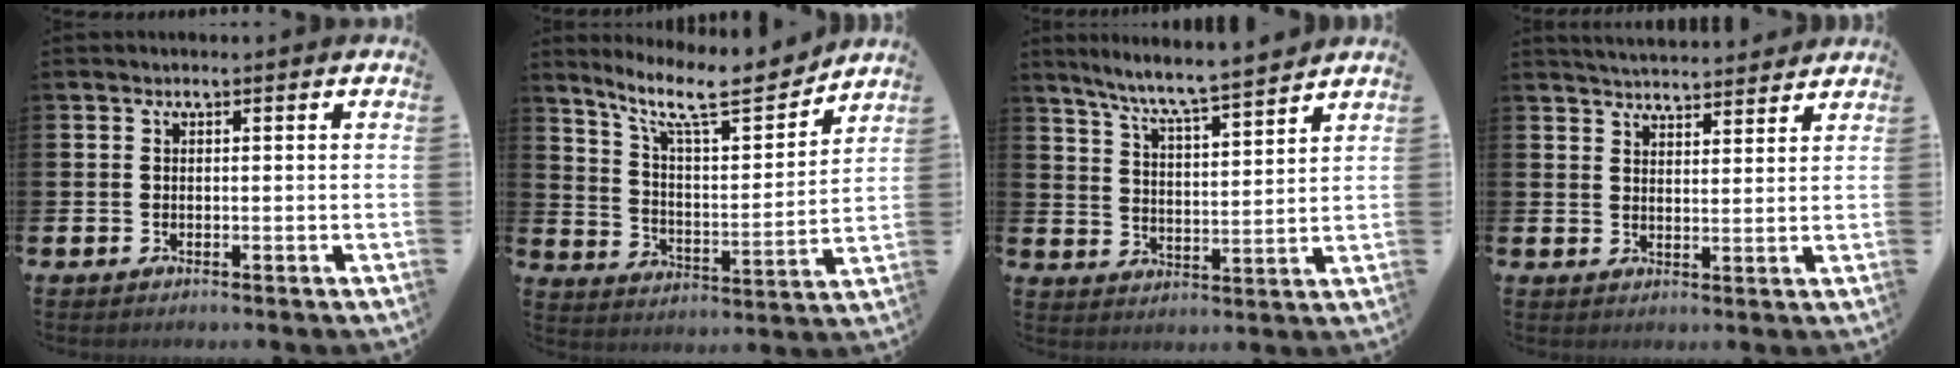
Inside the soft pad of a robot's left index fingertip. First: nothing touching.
{"total": 11.3, "force": [9.5, 2.2, 5.8], "torque": [-0.134, -0.059, 0.163]}
{"total": 7.4, "force": [7.0, -0.3, 2.4], "torque": [-0.078, -0.046, 0.121]}
{"total": 4.3, "force": [4.2, 0.3, 0.0], "torque": [-0.012, -0.027, 0.077]}